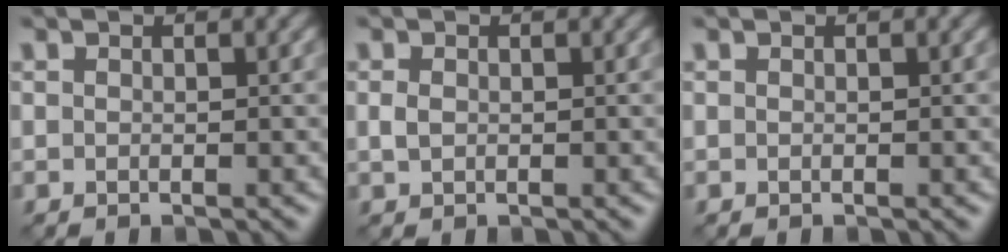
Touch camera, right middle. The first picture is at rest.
{"total": 1.0, "force": [0.1, 0.7, 0.6], "torque": [-0.015, -0.001, 0.002]}
{"total": 0.0}